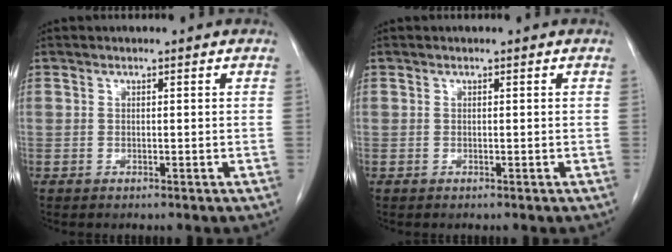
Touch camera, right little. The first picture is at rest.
{"total": 0.0}